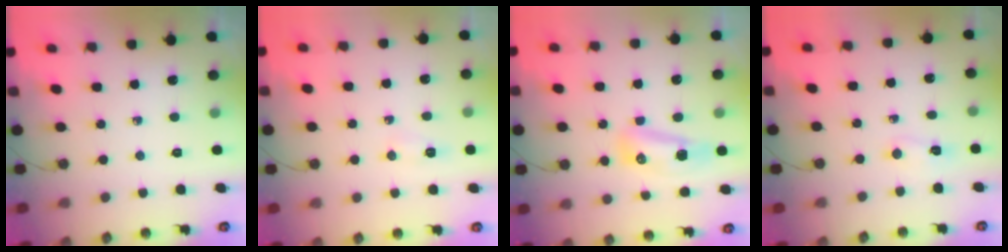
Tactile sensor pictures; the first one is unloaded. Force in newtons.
{"total": 13.2, "press": 6.4, "slide": 11.5}
{"total": 8.9, "press": 8.5, "slide": 2.3}
{"total": 3.6, "press": 3.3, "slide": 1.5}